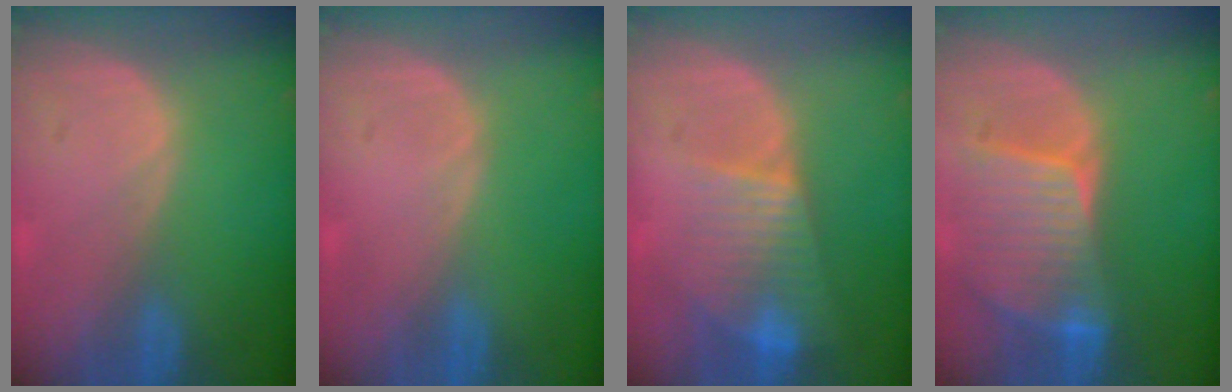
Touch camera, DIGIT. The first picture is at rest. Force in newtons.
{"total": 0.0}
{"total": 8.0, "press": 6.8, "slide": 4.2}
{"total": 9.2, "press": 8.1, "slide": 4.3}